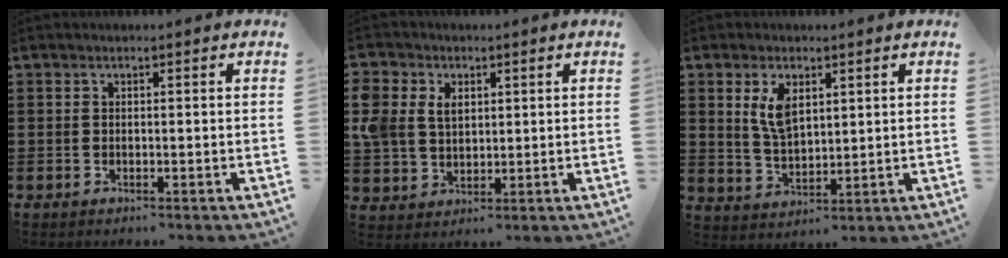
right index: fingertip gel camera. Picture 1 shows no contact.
{"total": 6.5, "force": [2.1, 5.1, 3.4], "torque": [-0.098, 0.014, 0.036]}
{"total": 5.6, "force": [2.3, 2.9, 4.3], "torque": [-0.085, 0.006, 0.038]}